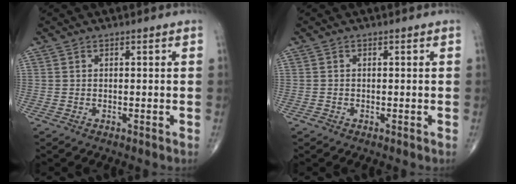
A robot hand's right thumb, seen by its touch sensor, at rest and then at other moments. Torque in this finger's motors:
{"motor_torque": [-0.17, -0.04, -0.12, -0.01, 0.01]}